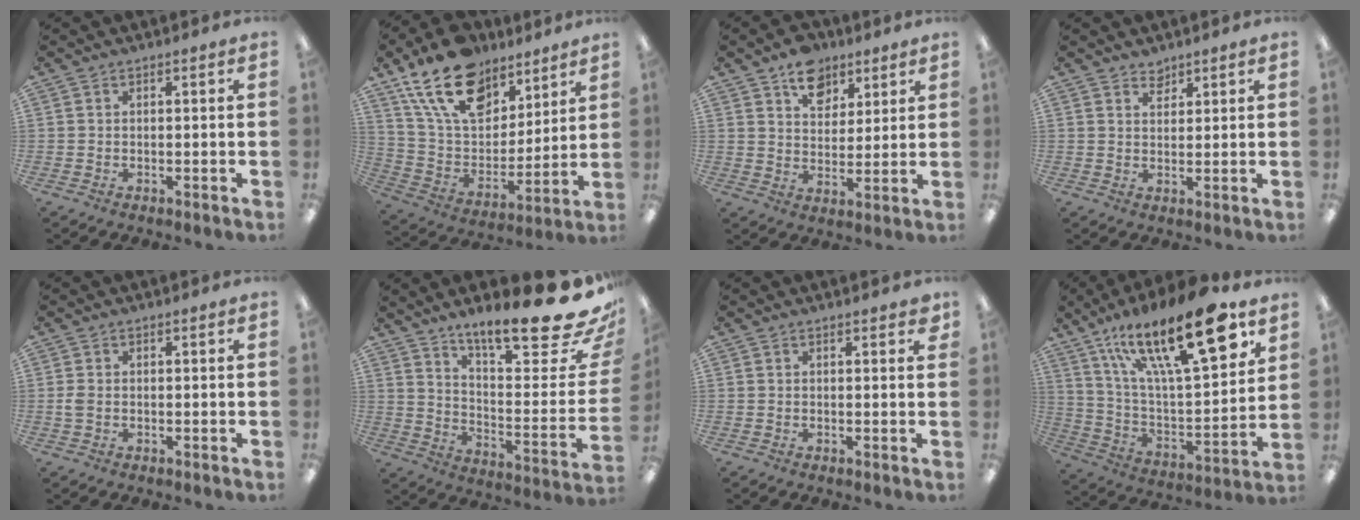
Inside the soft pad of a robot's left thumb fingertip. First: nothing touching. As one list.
[{"total": 19.9, "force": [13.2, 11.1, 9.9], "torque": [-0.189, -0.060, 0.242]}, {"total": 10.0, "force": [6.5, 6.6, 3.8], "torque": [-0.034, -0.036, 0.113]}, {"total": 2.7, "force": [2.4, 1.1, 0.3], "torque": [0.008, -0.017, 0.043]}, {"total": 2.1, "force": [-0.1, 1.3, 1.6], "torque": [-0.031, 0.005, -0.003]}, {"total": 20.5, "force": [15.8, 3.8, 12.5], "torque": [-0.172, -0.124, 0.253]}, {"total": 1.8, "force": [1.1, 0.7, 1.3], "torque": [-0.003, -0.008, 0.013]}, {"total": 25.9, "force": [15.2, 8.6, 19.1], "torque": [-0.303, -0.091, 0.252]}]